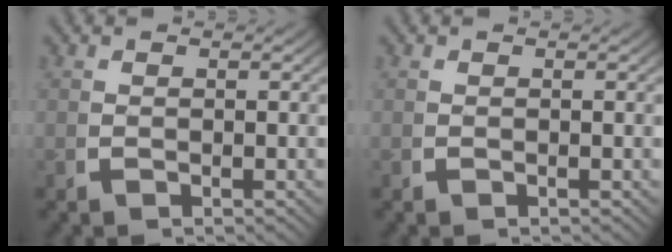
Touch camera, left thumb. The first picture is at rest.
{"total": 0.0}